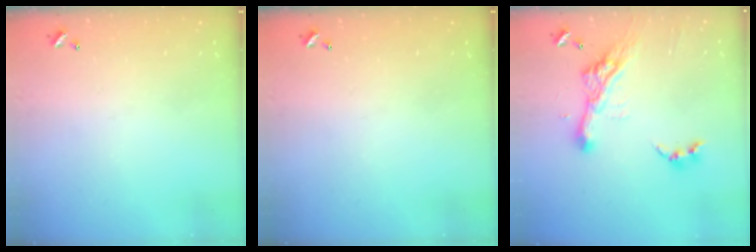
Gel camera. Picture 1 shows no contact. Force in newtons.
{"total": 0.0}
{"total": 11.0, "press": 10.9, "slide": 1.4}